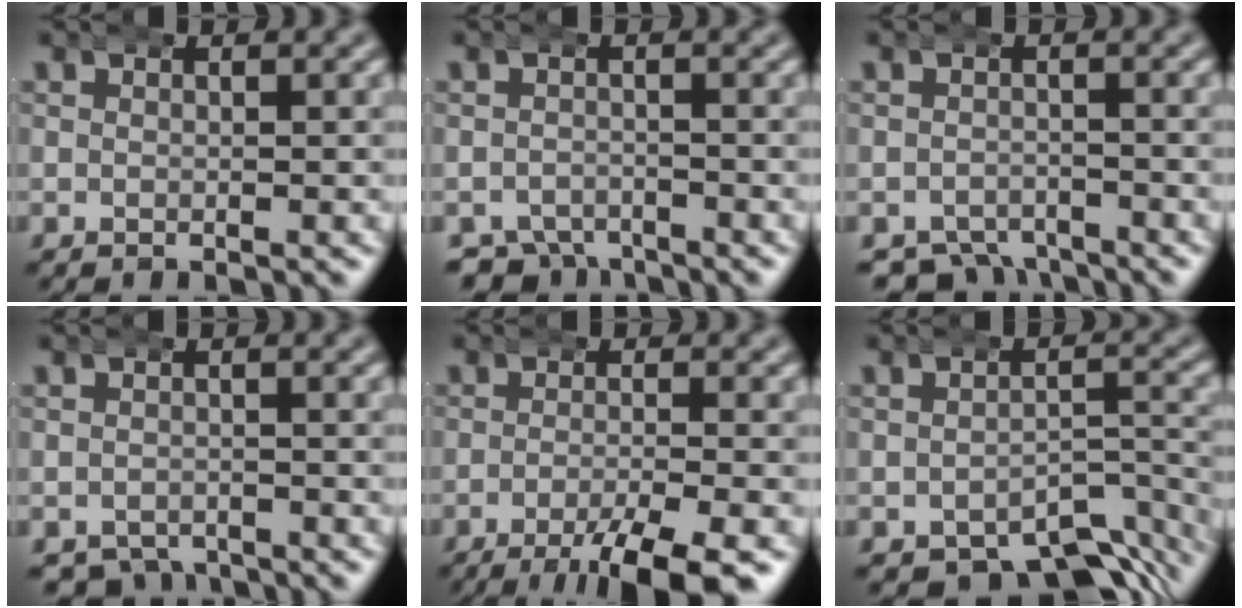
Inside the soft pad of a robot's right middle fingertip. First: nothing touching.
{"total": 4.4, "force": [-3.7, 2.3, 0.8], "torque": [-0.014, -0.023, -0.054]}
{"total": 5.4, "force": [-4.6, 2.6, 1.2], "torque": [-0.010, -0.024, -0.068]}
{"total": 3.8, "force": [-3.3, 1.6, 0.7], "torque": [-0.009, -0.020, -0.045]}
{"total": 7.1, "force": [-4.9, 1.6, 4.9], "torque": [-0.064, -0.016, -0.070]}
{"total": 9.6, "force": [-7.7, 3.9, 4.2], "torque": [-0.026, -0.012, -0.110]}